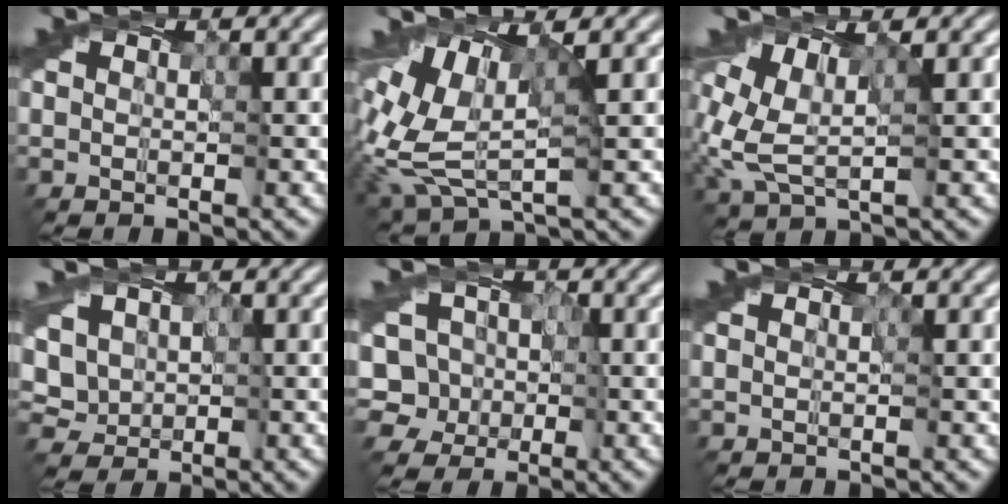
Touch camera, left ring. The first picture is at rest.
{"total": 5.2, "force": [0.4, 2.6, 4.5], "torque": [-0.117, -0.001, 0.009]}
{"total": 3.5, "force": [0.7, 1.8, 2.9], "torque": [-0.090, -0.005, 0.014]}
{"total": 3.7, "force": [1.3, 3.0, 1.6], "torque": [-0.040, 0.007, 0.035]}
{"total": 6.3, "force": [0.1, 5.8, 2.3], "torque": [-0.029, 0.041, -0.042]}
{"total": 0.0}